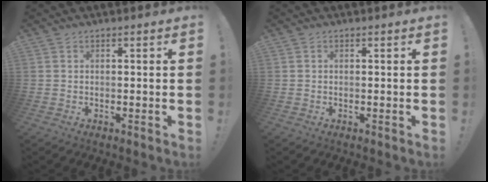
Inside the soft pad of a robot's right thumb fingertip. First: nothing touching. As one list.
[{"total": 0.0}]